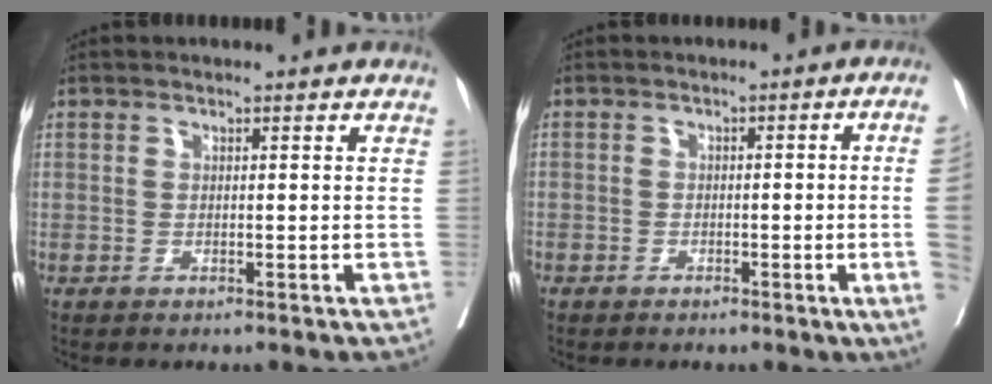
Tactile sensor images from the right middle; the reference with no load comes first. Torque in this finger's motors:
{"motor_torque": [1.04, -1.10, -0.46, -0.21]}